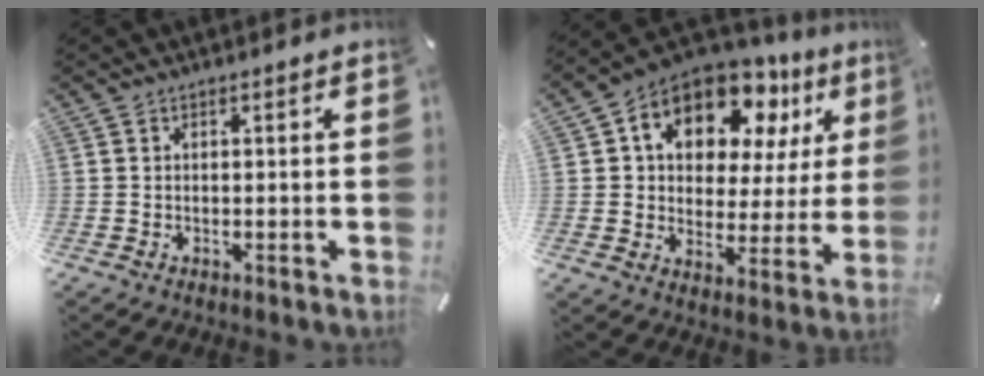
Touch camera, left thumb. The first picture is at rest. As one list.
[{"total": 14.8, "force": [9.1, 9.2, 7.3], "torque": [-0.127, -0.060, 0.160]}]